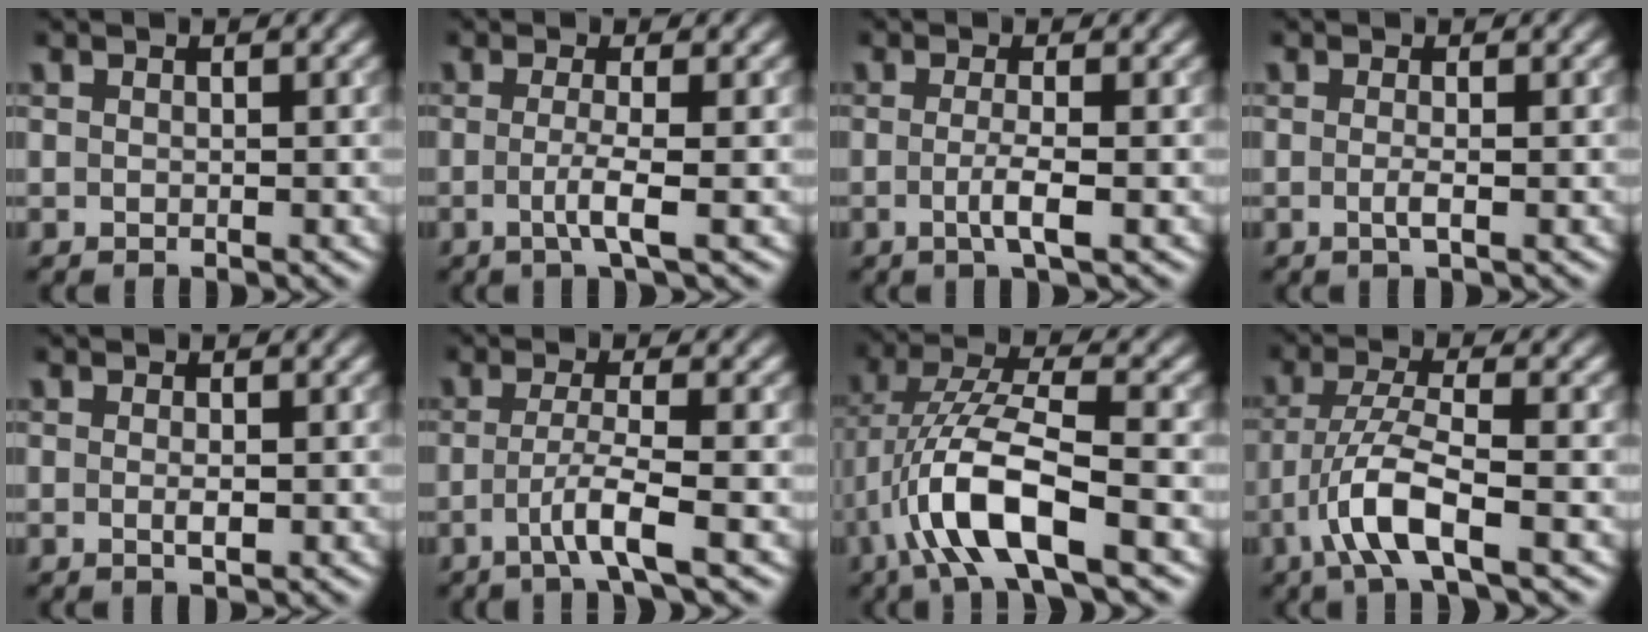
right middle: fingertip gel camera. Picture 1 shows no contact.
{"total": 2.8, "force": [-0.5, 0.6, 2.7], "torque": [-0.049, -0.007, -0.014]}
{"total": 2.5, "force": [-0.5, 0.5, 2.4], "torque": [-0.043, -0.004, -0.012]}
{"total": 1.3, "force": [-0.2, 0.3, 1.3], "torque": [-0.022, -0.004, -0.006]}
{"total": 1.1, "force": [-0.1, 0.2, 1.1], "torque": [-0.021, -0.003, -0.002]}
{"total": 3.5, "force": [-1.3, 0.4, 3.2], "torque": [-0.054, 0.002, -0.035]}
{"total": 8.7, "force": [-3.3, 2.6, 7.6], "torque": [-0.152, 0.010, -0.069]}
{"total": 5.5, "force": [-2.7, 1.3, 4.6], "torque": [-0.093, 0.004, -0.058]}